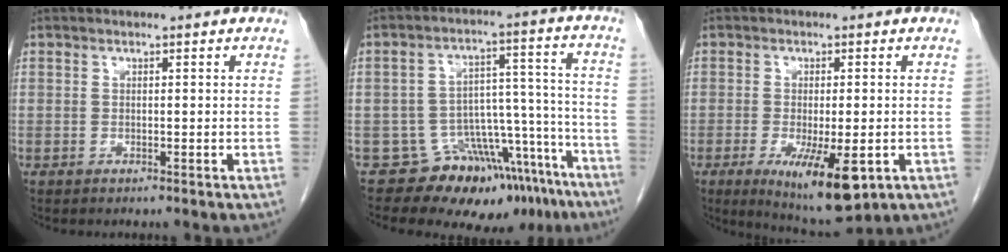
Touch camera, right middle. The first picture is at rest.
{"total": 14.1, "force": [-11.4, 7.1, 4.4], "torque": [-0.017, 0.081, -0.152]}
{"total": 9.9, "force": [-3.8, 2.7, 8.8], "torque": [-0.136, -0.023, -0.047]}